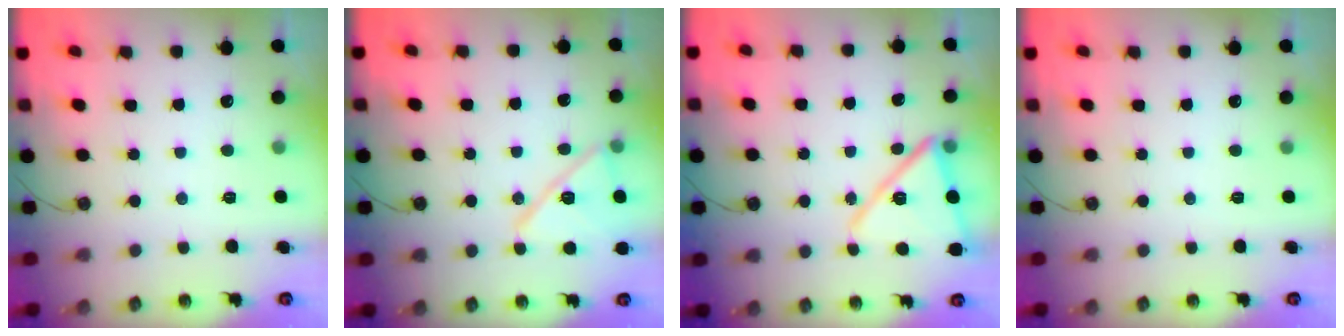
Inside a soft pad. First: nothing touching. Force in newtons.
{"total": 15.0, "press": 14.9, "slide": 0.8}
{"total": 15.2, "press": 15.1, "slide": 1.3}
{"total": 0.0}